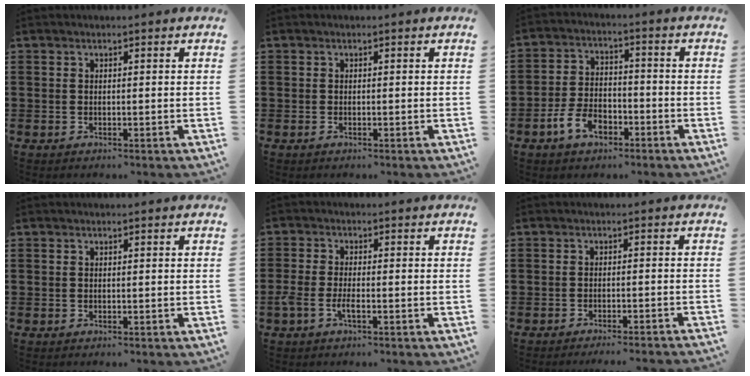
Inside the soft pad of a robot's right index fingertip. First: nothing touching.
{"total": 0.0}
{"total": 5.9, "force": [-3.4, 3.3, 3.5], "torque": [-0.087, 0.007, -0.070]}
{"total": 0.0}
{"total": 3.2, "force": [-1.6, 0.7, 2.6], "torque": [-0.064, -0.006, -0.035]}
{"total": 1.9, "force": [-1.8, -0.5, 0.5], "torque": [-0.008, 0.001, -0.036]}